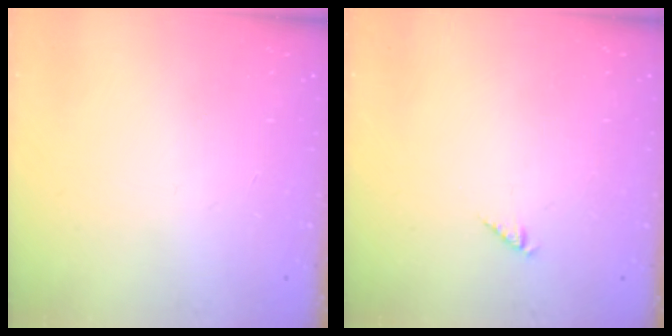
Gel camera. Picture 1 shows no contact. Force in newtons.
{"total": 2.6, "press": 2.6, "slide": 0.4}